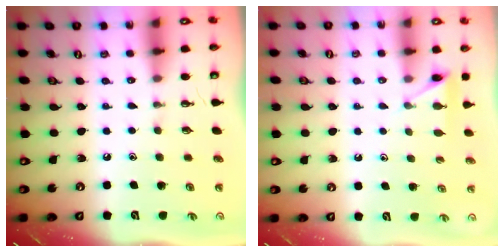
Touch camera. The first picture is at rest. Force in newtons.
{"total": 5.0, "press": 5.0, "slide": 0.6}